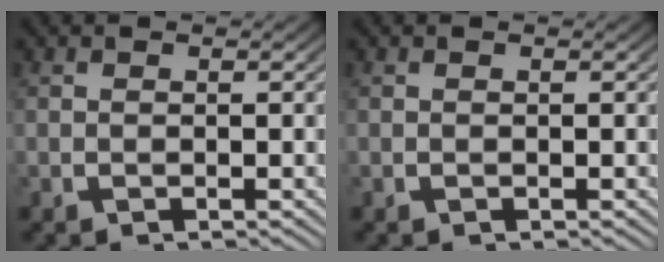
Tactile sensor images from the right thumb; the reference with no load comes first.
{"total": 0.0}